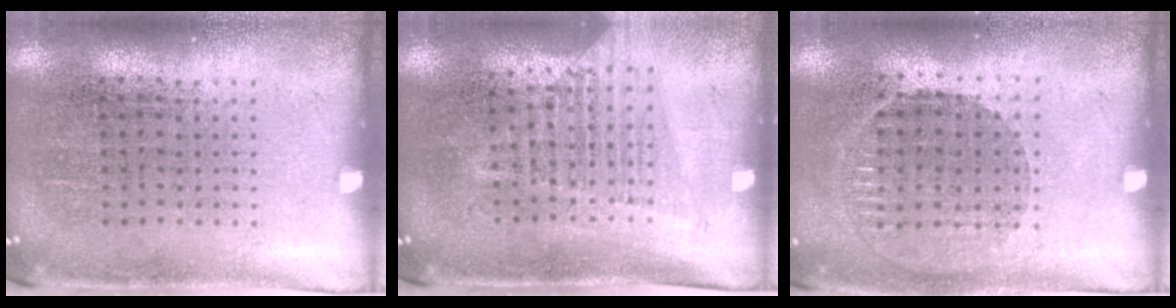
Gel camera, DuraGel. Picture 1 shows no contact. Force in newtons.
{"total": 1.5, "press": 1.4, "slide": 0.5}
{"total": 1.0, "press": 0.9, "slide": 0.4}